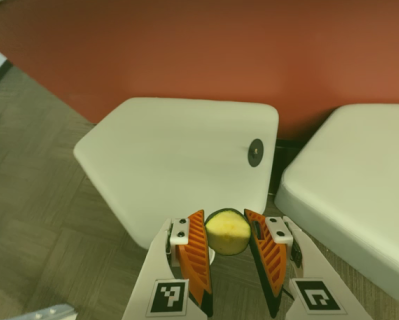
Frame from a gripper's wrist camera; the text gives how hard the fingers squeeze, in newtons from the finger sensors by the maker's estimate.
{"total": 11.0, "left": 11.1, "right": 11.0}